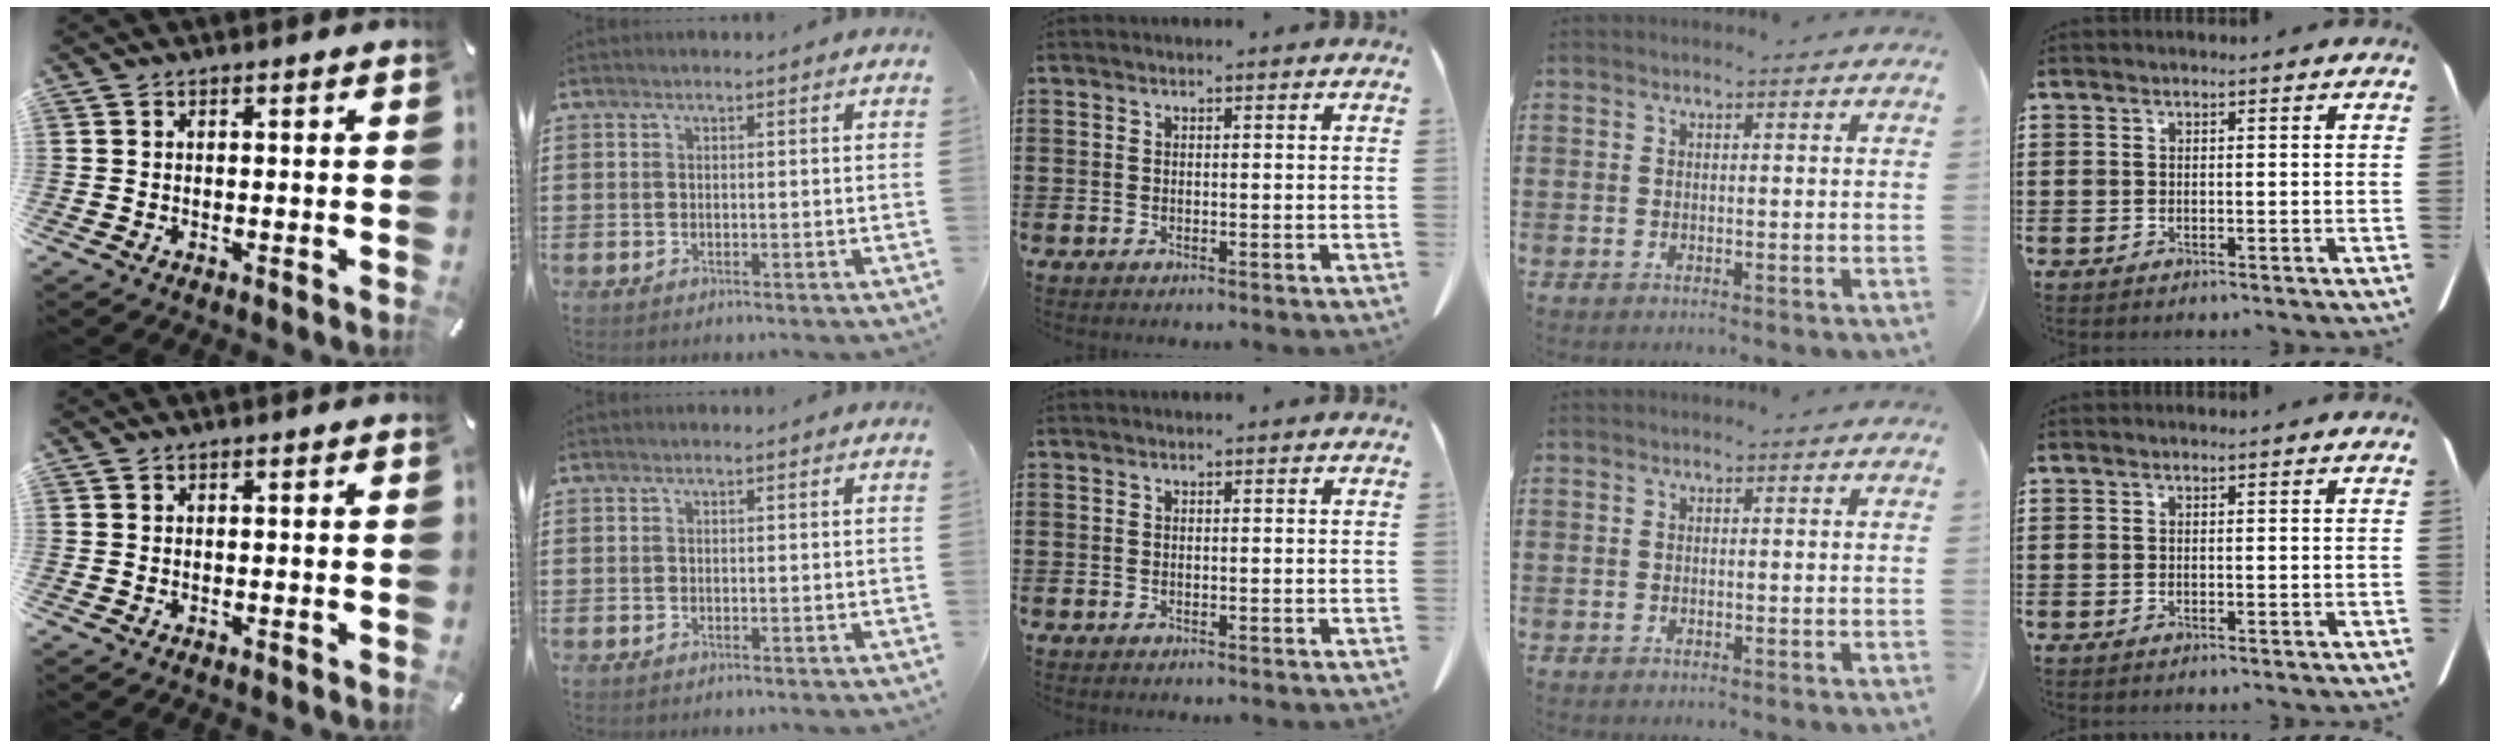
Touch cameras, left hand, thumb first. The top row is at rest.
{}